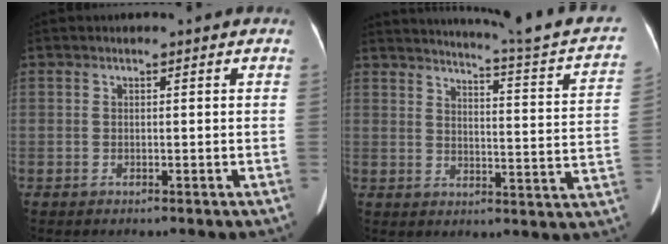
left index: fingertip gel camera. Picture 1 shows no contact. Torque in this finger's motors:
{"motor_torque": [0.11, -0.20, -0.02, 0.04]}